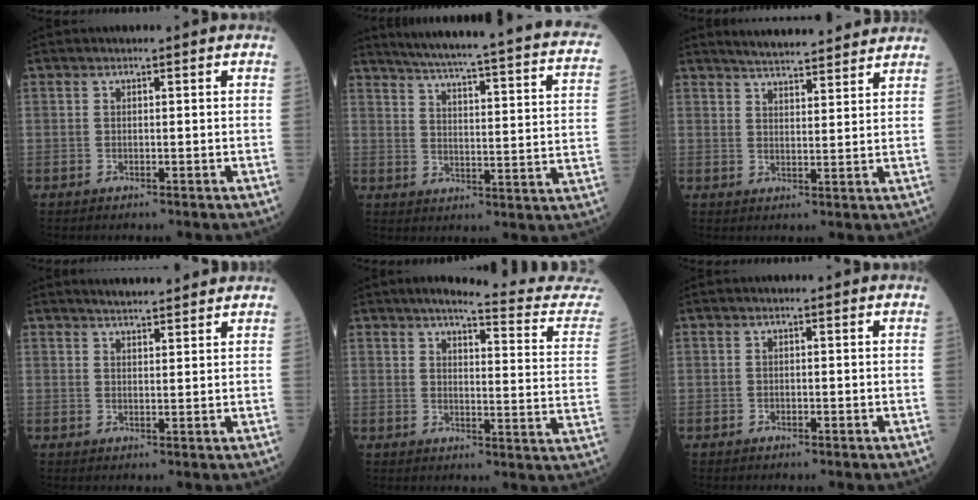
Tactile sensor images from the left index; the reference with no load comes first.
{"total": 26.4, "force": [22.1, 1.6, 14.4], "torque": [-0.210, -0.041, 0.263]}
{"total": 11.0, "force": [10.3, 1.2, 3.6], "torque": [-0.055, 0.012, 0.138]}
{"total": 6.1, "force": [5.7, 0.8, 2.1], "torque": [-0.034, 0.019, 0.078]}
{"total": 15.7, "force": [14.8, 0.1, 5.2], "torque": [-0.054, -0.076, 0.156]}
{"total": 0.0}